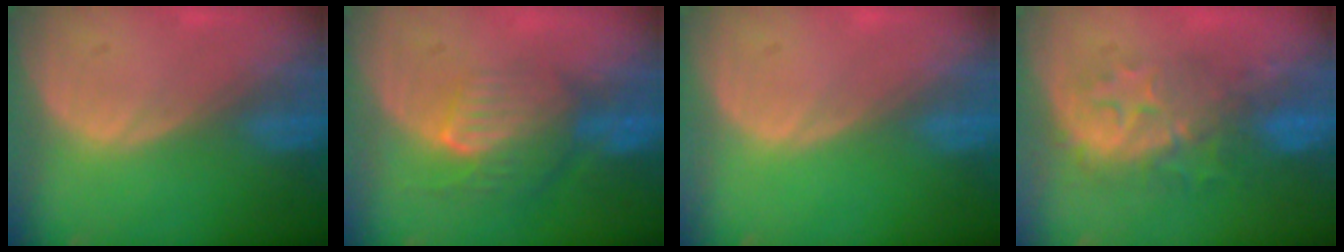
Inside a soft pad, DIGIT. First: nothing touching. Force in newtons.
{"total": 8.1, "press": 7.1, "slide": 3.7}
{"total": 0.0}
{"total": 8.5, "press": 8.4, "slide": 1.3}